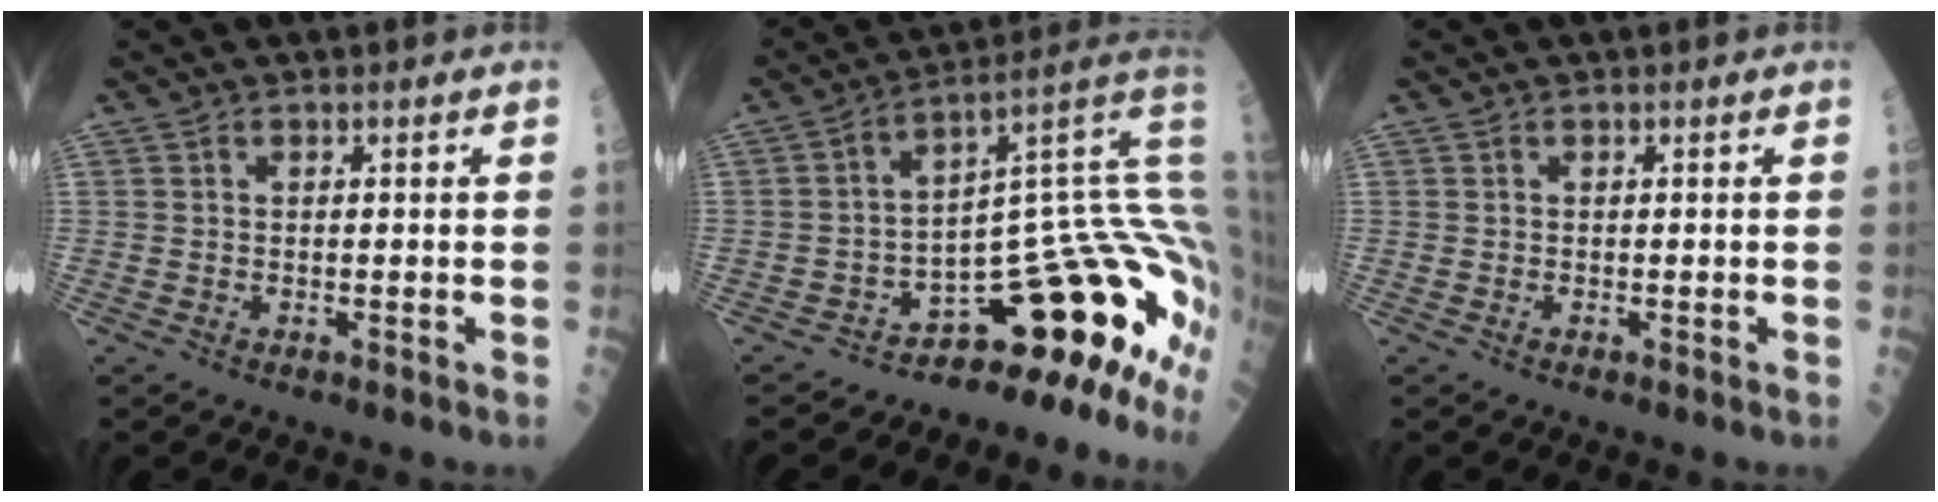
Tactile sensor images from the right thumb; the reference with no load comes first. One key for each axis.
{"total": 12.7, "fx": -4.3, "fy": 3.9, "fz": 11.3, "tx": -0.086, "ty": 0.125, "tz": -0.060}
{"total": 0.0}